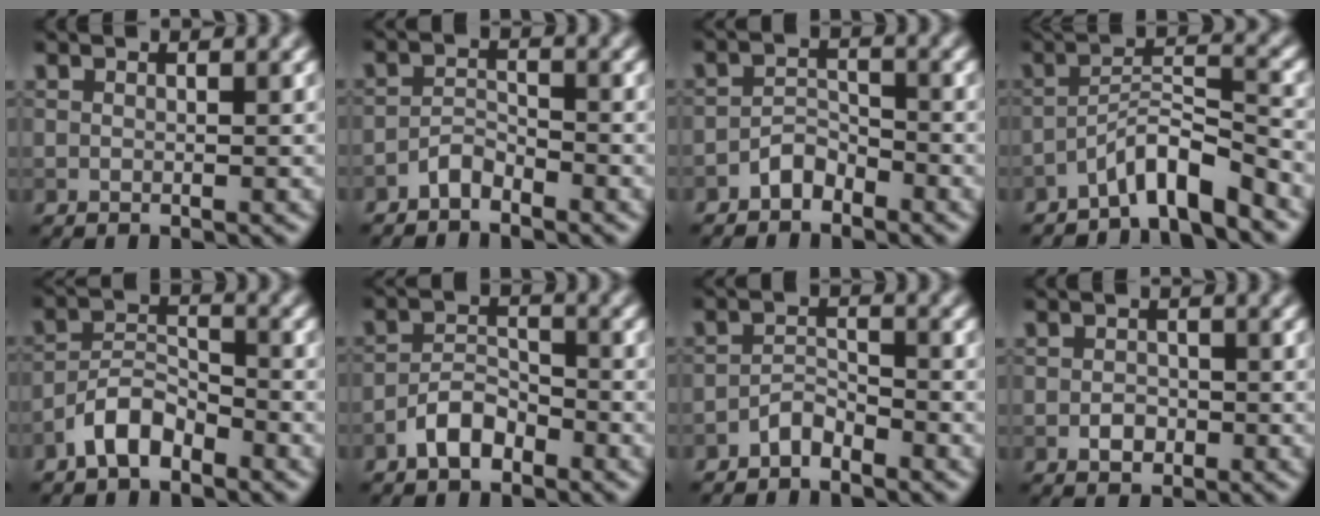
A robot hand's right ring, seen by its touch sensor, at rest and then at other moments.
{"total": 1.8, "force": [-1.6, 0.6, 0.6], "torque": [-0.010, 0.009, -0.035]}
{"total": 2.2, "force": [-1.7, 1.1, 0.8], "torque": [-0.010, 0.011, -0.035]}
{"total": 4.8, "force": [-3.7, 0.7, 3.1], "torque": [-0.048, 0.012, -0.072]}
{"total": 3.8, "force": [-2.8, 1.6, 2.0], "torque": [-0.036, 0.012, -0.060]}
{"total": 3.2, "force": [-2.2, 1.5, 1.7], "torque": [-0.028, 0.011, -0.047]}
{"total": 2.0, "force": [-1.8, 0.6, 0.7], "torque": [-0.011, 0.009, -0.037]}
{"total": 1.6, "force": [-0.7, 1.2, 0.9], "torque": [-0.012, 0.001, -0.014]}